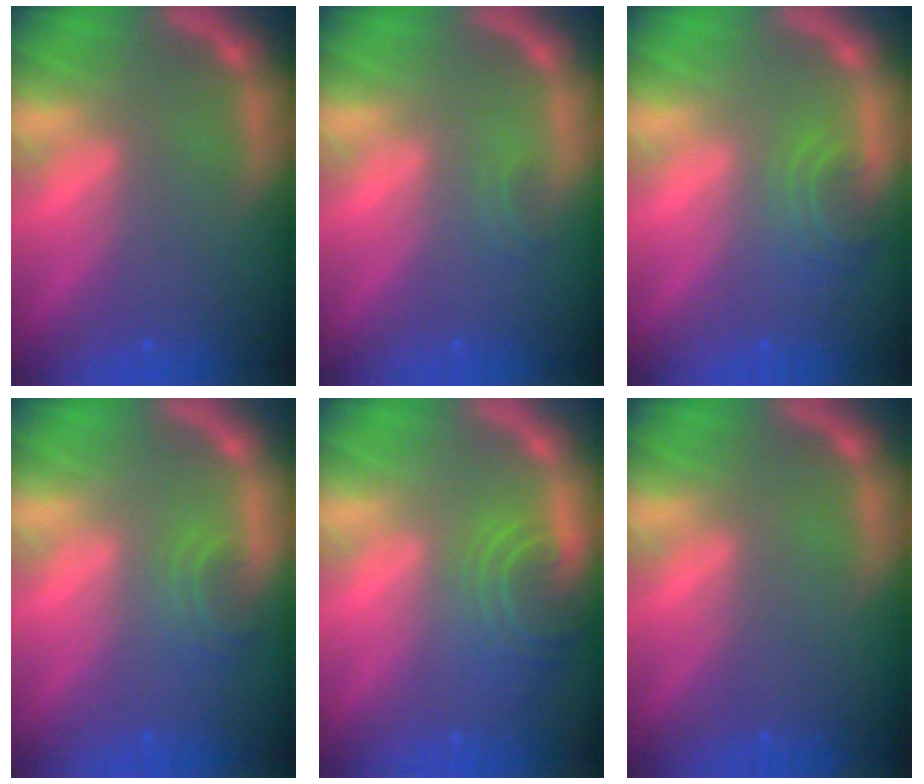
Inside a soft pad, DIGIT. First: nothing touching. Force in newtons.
{"total": 0.9}
{"total": 2.9}
{"total": 2.4}
{"total": 5.1}
{"total": 0.0}